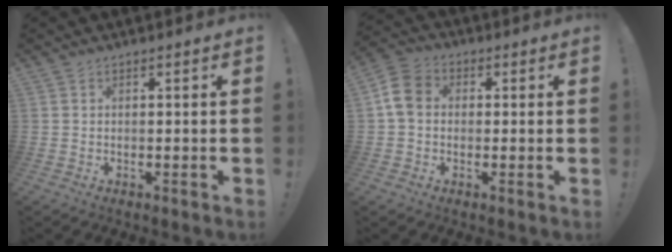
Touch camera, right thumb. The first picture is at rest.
{"total": 8.0, "force": [0.5, 6.3, 4.9], "torque": [-0.087, 0.015, 0.015]}